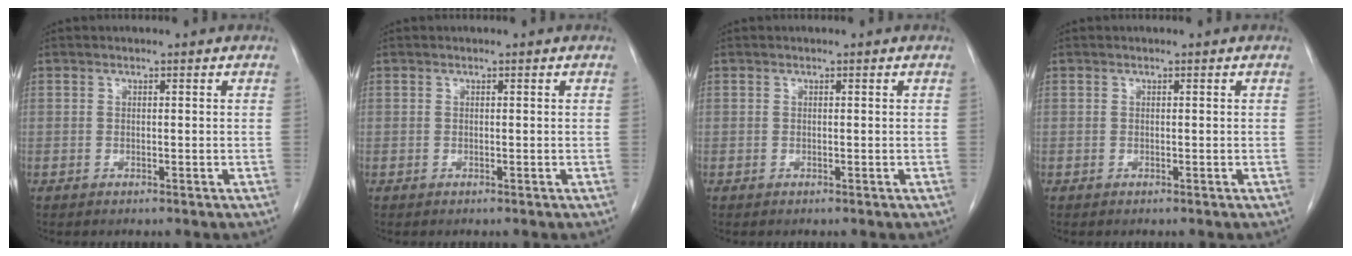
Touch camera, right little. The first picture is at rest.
{"total": 0.0}
{"total": 0.0}
{"total": 0.0}